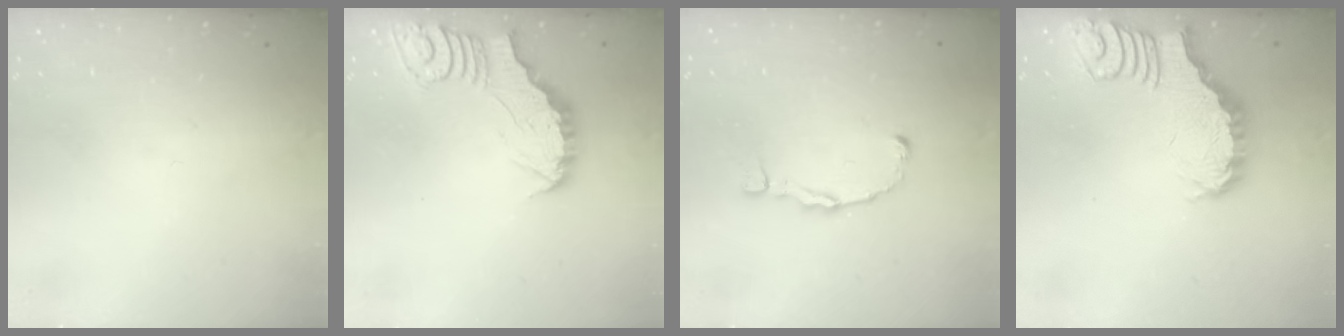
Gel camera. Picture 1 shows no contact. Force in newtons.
{"total": 3.4, "press": 3.3, "slide": 0.5}
{"total": 2.5, "press": 2.5, "slide": 0.2}
{"total": 3.2, "press": 3.2, "slide": 0.2}